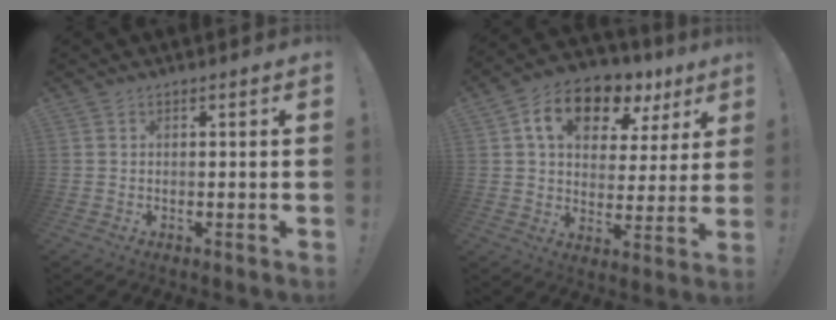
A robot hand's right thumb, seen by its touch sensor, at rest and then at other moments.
{"total": 14.6, "force": [7.7, 9.0, 8.5], "torque": [-0.135, -0.033, 0.136]}